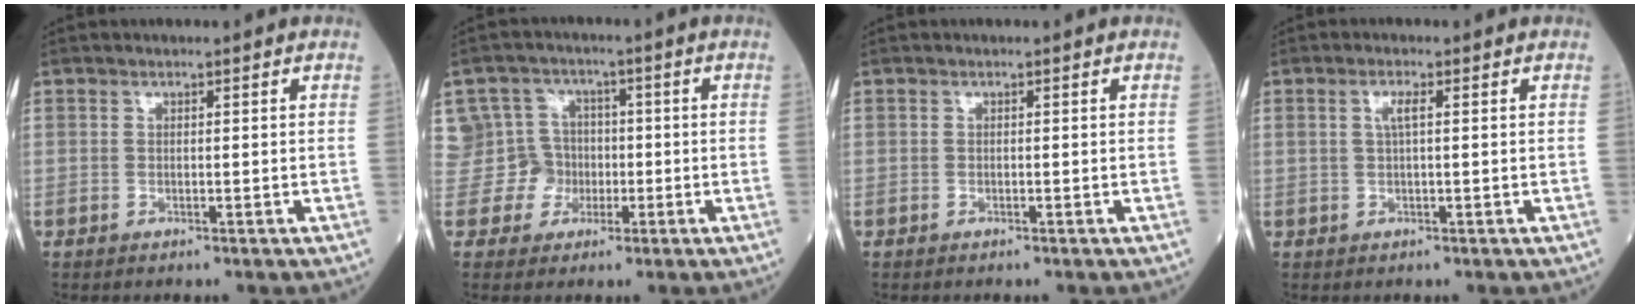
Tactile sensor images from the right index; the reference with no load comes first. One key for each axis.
{"total": 6.5, "fx": -0.5, "fy": 6.5, "fz": -0.3, "tx": 0.011, "ty": 0.027, "tz": -0.003}
{"total": 0.0}
{"total": 2.1, "fx": 0.6, "fy": 0.3, "fz": 2.0, "tx": -0.043, "ty": 0.004, "tz": 0.011}